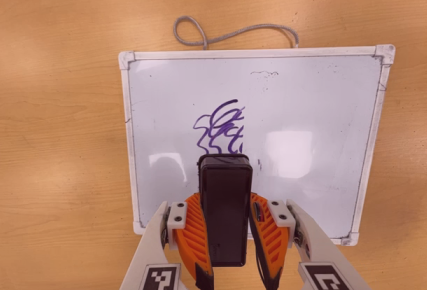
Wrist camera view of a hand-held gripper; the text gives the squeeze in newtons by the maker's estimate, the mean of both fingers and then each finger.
{"total": 9.0, "left": 7.0, "right": 11.0}